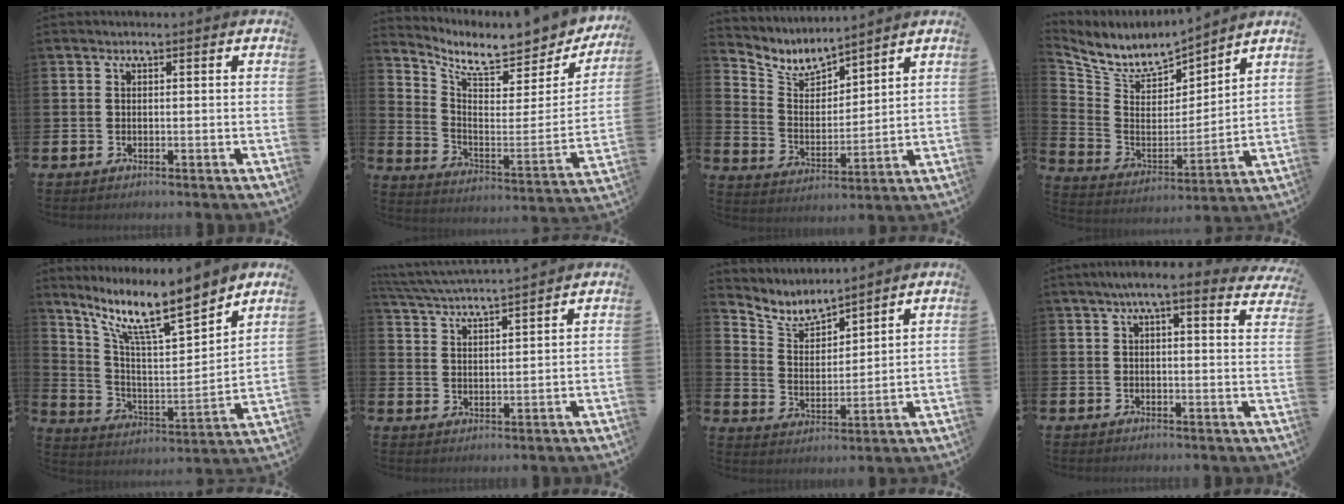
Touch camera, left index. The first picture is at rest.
{"total": 7.7, "force": [6.5, 2.5, 3.4], "torque": [-0.073, -0.060, 0.104]}
{"total": 5.8, "force": [5.4, 1.7, 1.4], "torque": [-0.056, -0.038, 0.092]}
{"total": 6.9, "force": [6.6, 1.9, 0.9], "torque": [-0.058, -0.058, 0.115]}
{"total": 12.0, "force": [9.8, 2.0, 6.7], "torque": [-0.149, -0.065, 0.161]}
{"total": 4.8, "force": [4.7, -0.3, 0.8], "torque": [-0.033, -0.033, 0.082]}
{"total": 5.5, "force": [5.2, 1.4, 1.2], "torque": [-0.048, -0.035, 0.089]}
{"total": 4.8, "force": [4.1, 0.3, 2.5], "torque": [-0.044, -0.016, 0.067]}